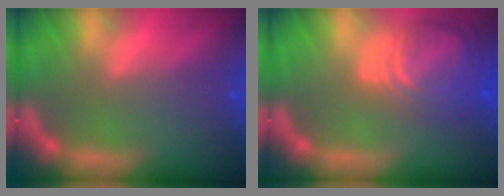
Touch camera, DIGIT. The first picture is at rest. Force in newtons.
{"total": 9.0}